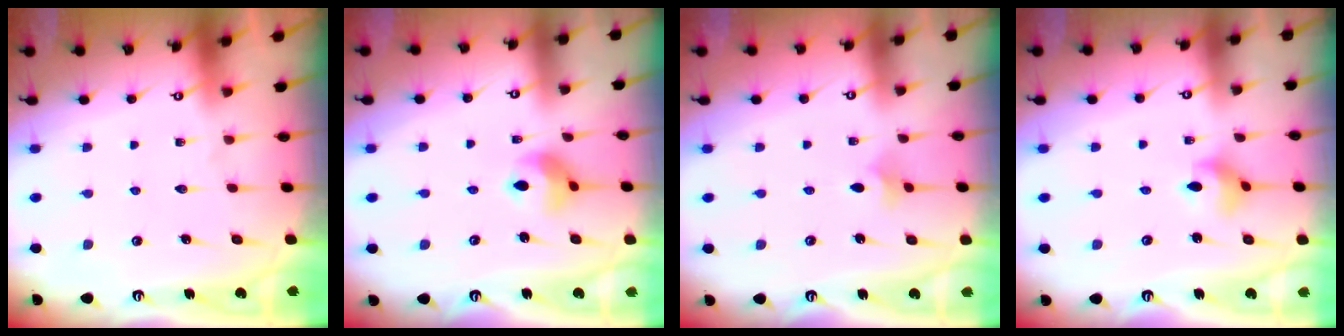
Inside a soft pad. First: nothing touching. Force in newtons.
{"total": 7.5, "press": 7.4, "slide": 0.5}
{"total": 3.9, "press": 3.8, "slide": 0.9}
{"total": 3.5, "press": 3.4, "slide": 0.8}